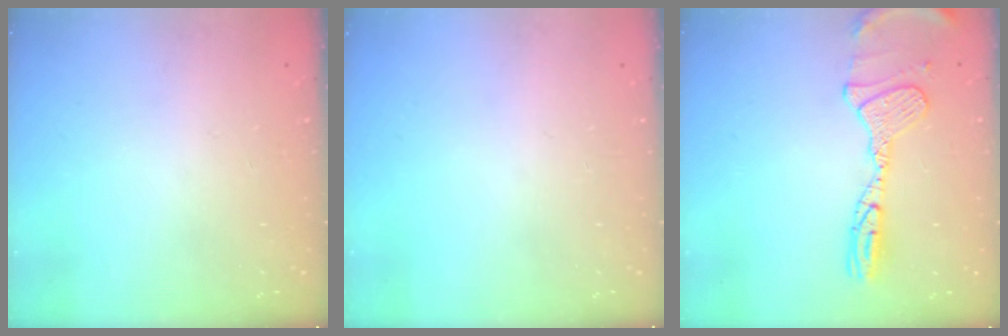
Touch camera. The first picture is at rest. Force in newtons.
{"total": 0.0}
{"total": 14.0, "press": 13.9, "slide": 1.7}